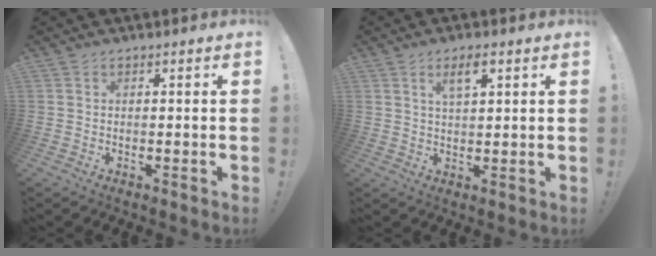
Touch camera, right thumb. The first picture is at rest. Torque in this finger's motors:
{"motor_torque": [0.28, 1.21, 0.66, -0.05, 0.00]}